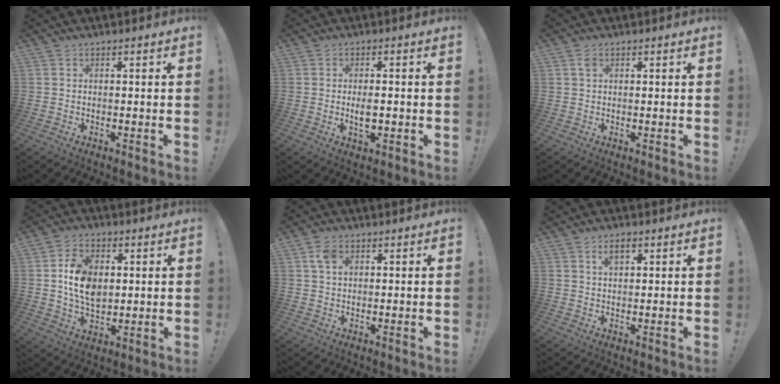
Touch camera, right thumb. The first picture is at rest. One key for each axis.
{"total": 4.3, "fx": -0.6, "fy": 2.0, "fz": 3.8, "tx": -0.066, "ty": -0.003, "tz": -0.015}
{"total": 1.6, "fx": 0.8, "fy": 0.9, "fz": 1.0, "tx": -0.013, "ty": -0.001, "tz": 0.013}
{"total": 12.0, "fx": 1.6, "fy": 8.4, "fz": 8.5, "tx": -0.145, "ty": 0.002, "tz": 0.028}
{"total": 4.3, "fx": 1.7, "fy": 2.7, "fz": 2.8, "tx": -0.049, "ty": 0.003, "tz": 0.031}
{"total": 3.2, "fx": 1.5, "fy": 1.5, "fz": 2.4, "tx": -0.034, "ty": -0.002, "tz": 0.023}